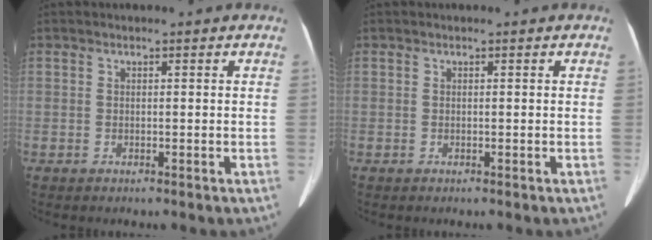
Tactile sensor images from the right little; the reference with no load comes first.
{"total": 0.0}